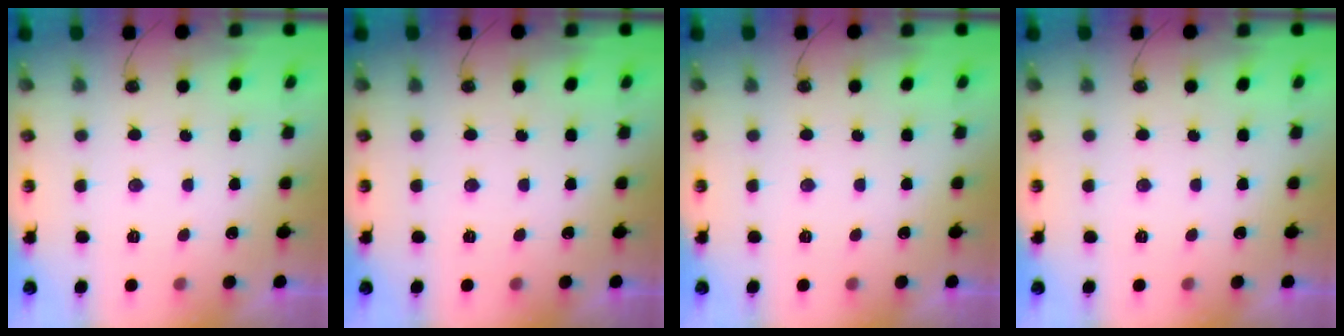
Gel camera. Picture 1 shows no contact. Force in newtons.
{"total": 0.0}
{"total": 0.0}
{"total": 0.0}